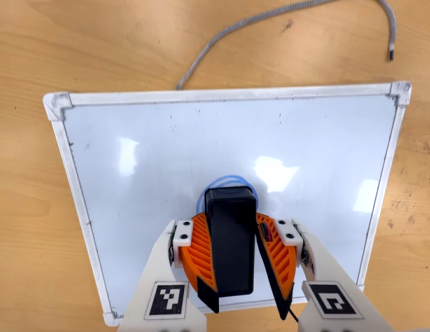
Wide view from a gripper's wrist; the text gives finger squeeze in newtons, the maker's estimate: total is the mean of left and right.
{"total": 13.5, "left": 14.6, "right": 12.3}